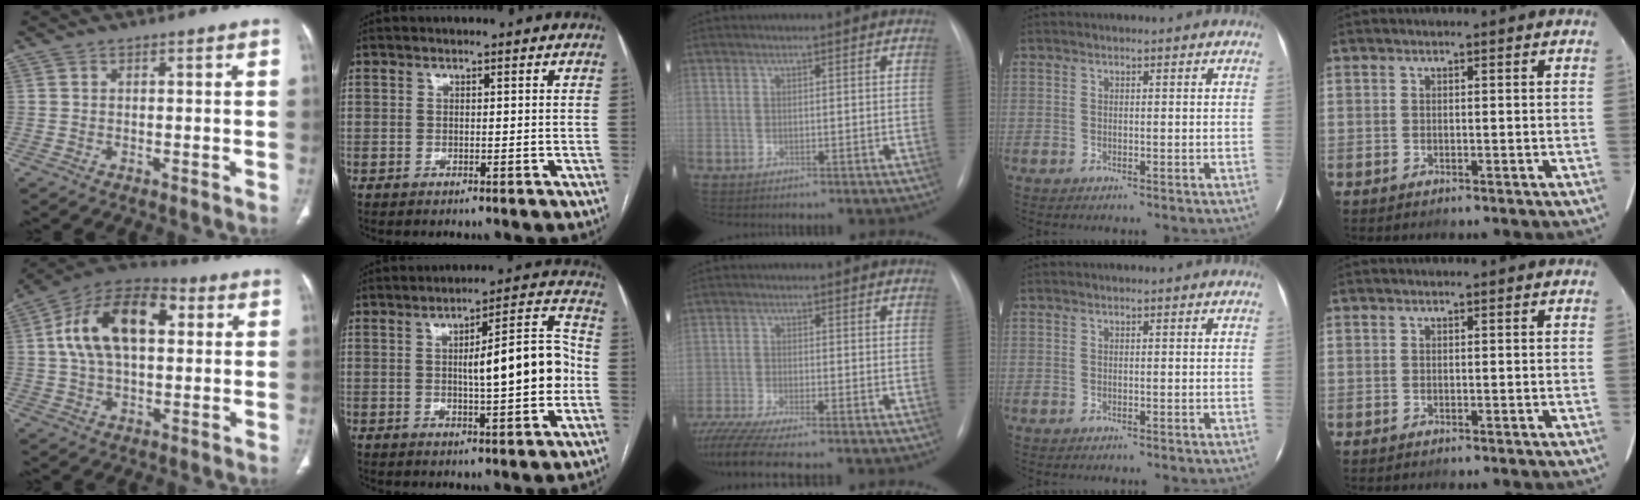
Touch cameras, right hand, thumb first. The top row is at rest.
{"thumb": {"total": 17.9, "force": [3.8, 10.1, 14.3], "torque": [-0.237, 0.026, 0.057]}, "index": {"total": 11.9, "force": [-0.6, 2.3, 11.6], "torque": [-0.161, 0.026, -0.006]}, "middle": {"total": 7.8, "force": [-6.6, -0.3, 4.2], "torque": [-0.077, -0.023, -0.110]}}